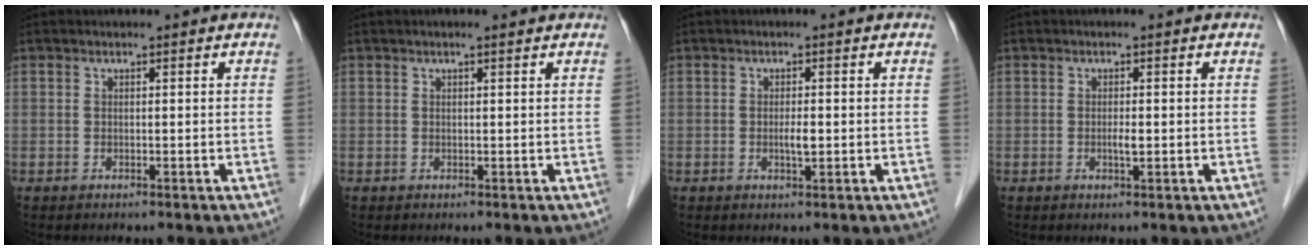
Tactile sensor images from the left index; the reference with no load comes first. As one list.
[{"total": 1.2, "force": [0.9, 0.1, 0.8], "torque": [-0.015, 0.010, 0.014]}, {"total": 1.8, "force": [-0.2, 0.4, 1.8], "torque": [-0.035, -0.001, -0.003]}, {"total": 1.4, "force": [-0.2, 0.3, 1.3], "torque": [-0.026, -0.002, -0.003]}]